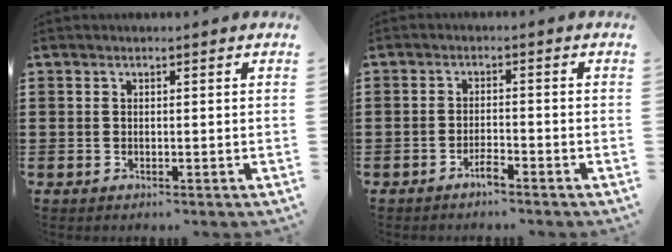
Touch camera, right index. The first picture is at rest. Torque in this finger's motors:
{"motor_torque": [0.99, 1.15, 0.15, 0.05]}